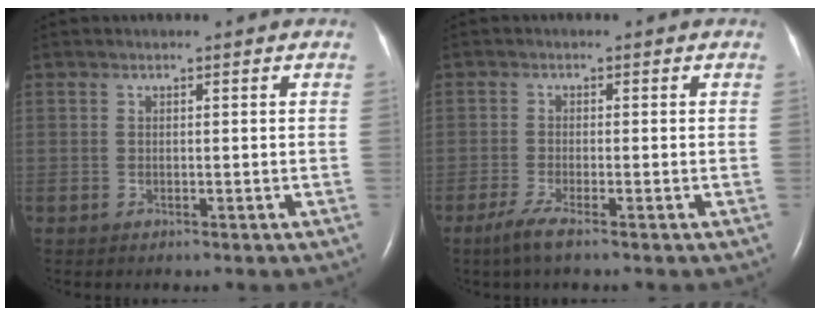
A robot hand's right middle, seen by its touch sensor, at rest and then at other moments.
{"total": 2.8, "force": [-1.9, -0.1, 2.0], "torque": [-0.052, -0.010, -0.043]}